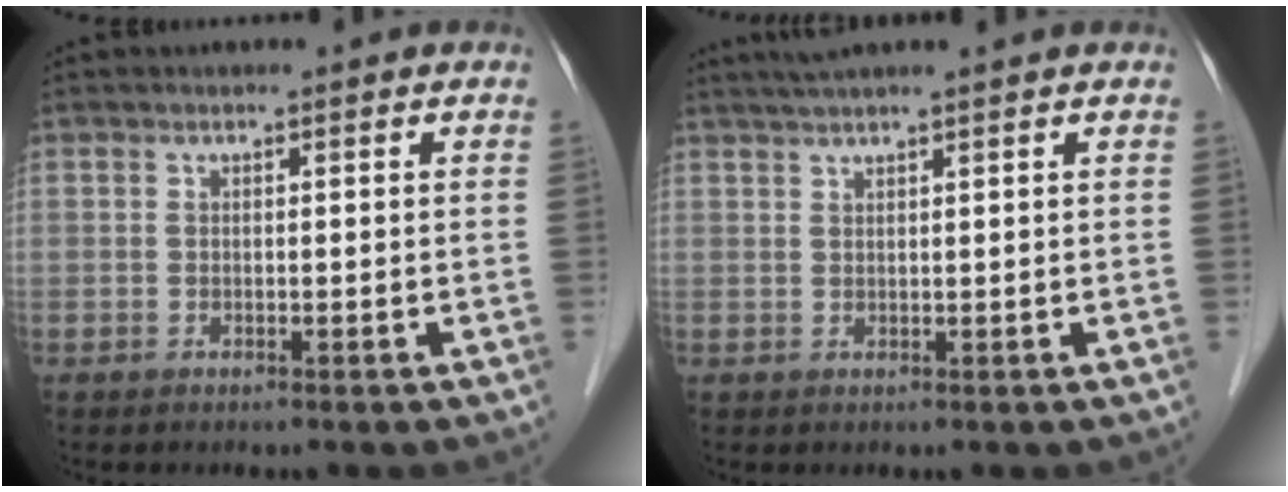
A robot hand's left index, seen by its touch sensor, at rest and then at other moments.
{"total": 4.7, "force": [3.9, -0.6, 2.4], "torque": [-0.035, 0.032, 0.067]}